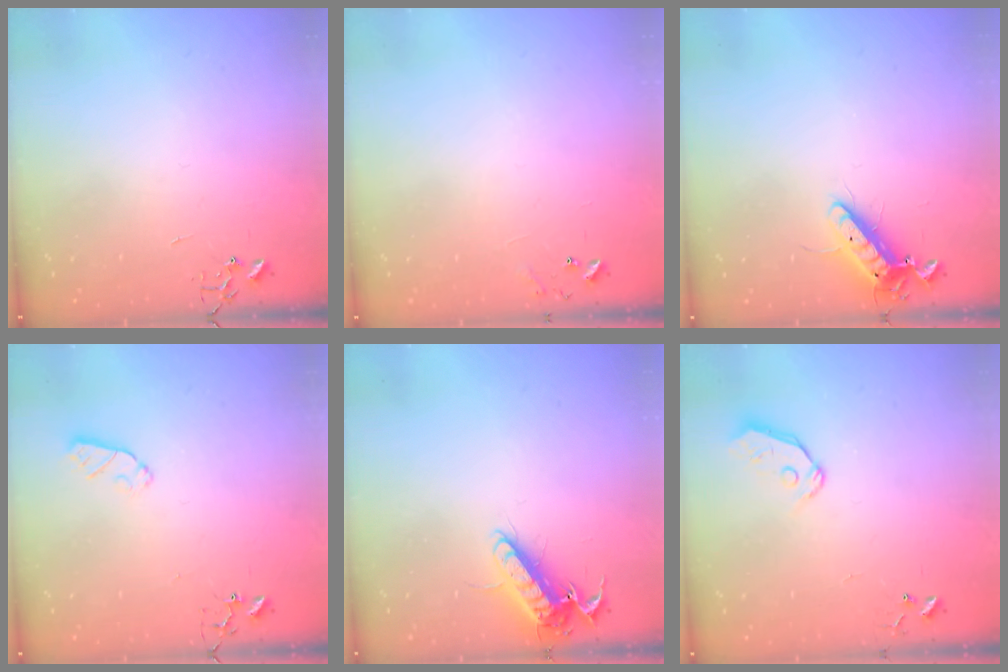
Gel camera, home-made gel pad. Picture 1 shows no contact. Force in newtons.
{"total": 7.0, "press": 7.0, "slide": 0.5}
{"total": 11.8, "press": 11.6, "slide": 2.2}
{"total": 5.5, "press": 5.5, "slide": 0.5}
{"total": 12.3, "press": 12.1, "slide": 1.8}
{"total": 6.8, "press": 6.8, "slide": 0.7}